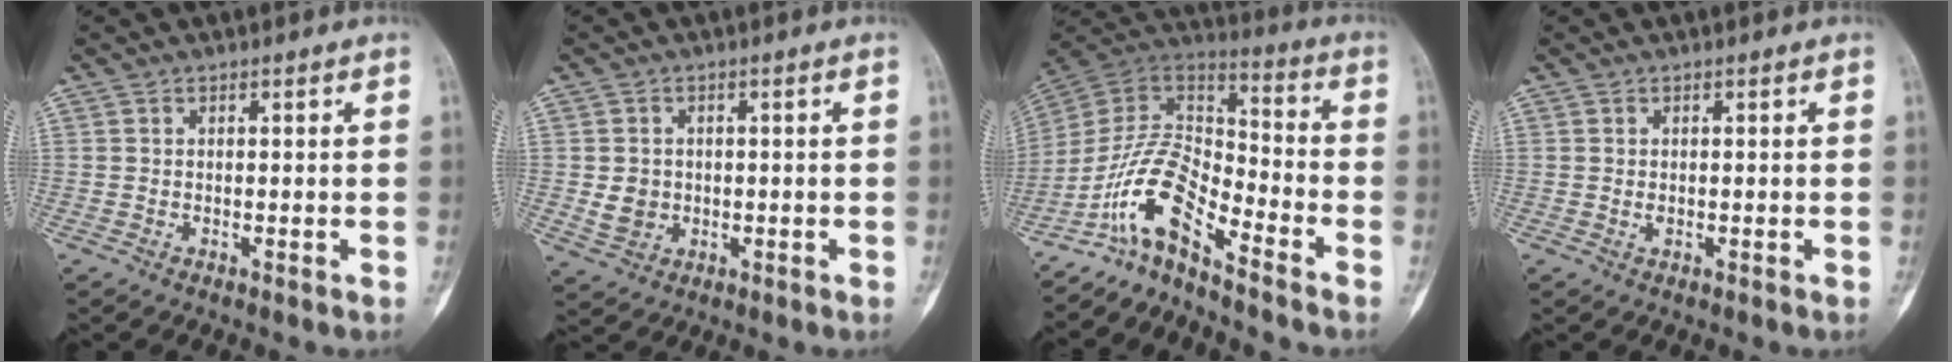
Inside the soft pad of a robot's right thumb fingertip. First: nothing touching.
{"total": 4.2, "force": [-0.2, 3.7, 1.9], "torque": [-0.019, 0.001, 0.003]}
{"total": 12.1, "force": [-8.8, 3.7, 7.4], "torque": [-0.140, 0.097, -0.176]}
{"total": 0.6, "force": [0.0, 0.4, 0.4], "torque": [-0.005, 0.000, 0.000]}